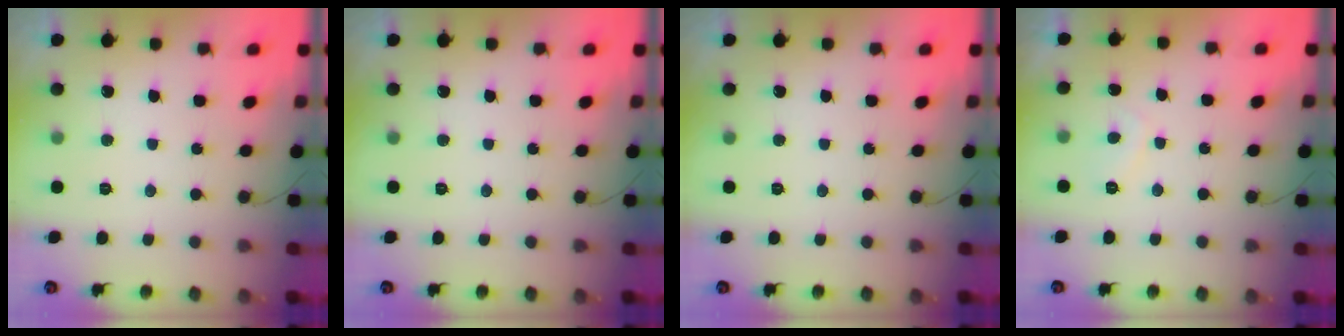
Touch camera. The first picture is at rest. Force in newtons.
{"total": 0.0}
{"total": 0.0}
{"total": 2.3, "press": 2.2, "slide": 0.8}